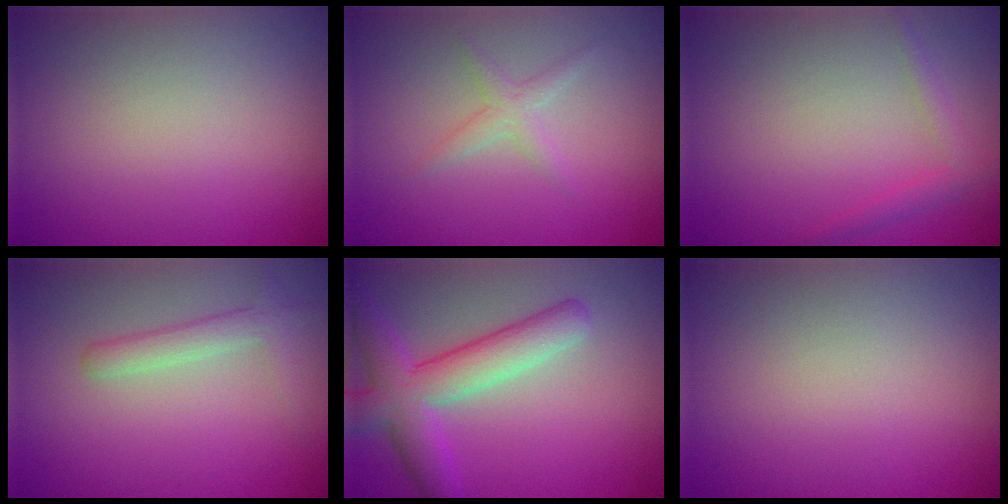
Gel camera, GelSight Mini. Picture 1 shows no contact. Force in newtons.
{"total": 1.5, "press": 1.5, "slide": 0.1}
{"total": 1.6, "press": 1.6, "slide": 0.1}
{"total": 2.2, "press": 2.2, "slide": 0.2}
{"total": 6.1, "press": 6.1, "slide": 0.3}
{"total": 0.0}